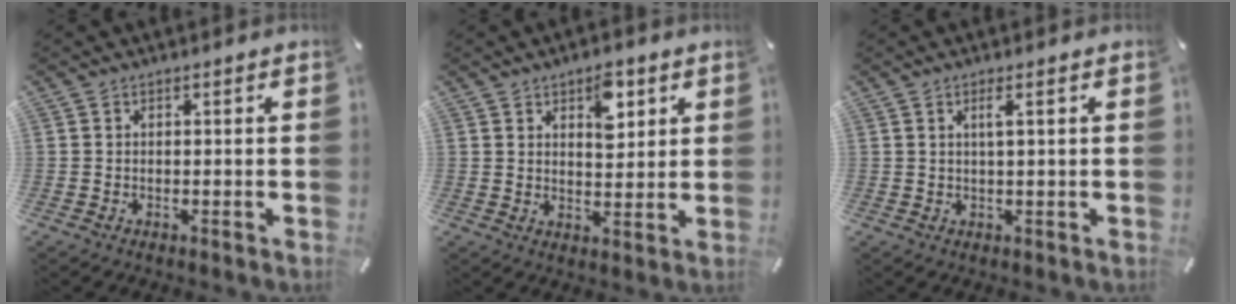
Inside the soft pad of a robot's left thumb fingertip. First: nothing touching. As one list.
[{"total": 7.1, "force": [3.8, 4.2, 4.3], "torque": [-0.040, -0.014, 0.059]}, {"total": 2.5, "force": [0.8, 0.2, 2.3], "torque": [-0.048, 0.001, 0.011]}]